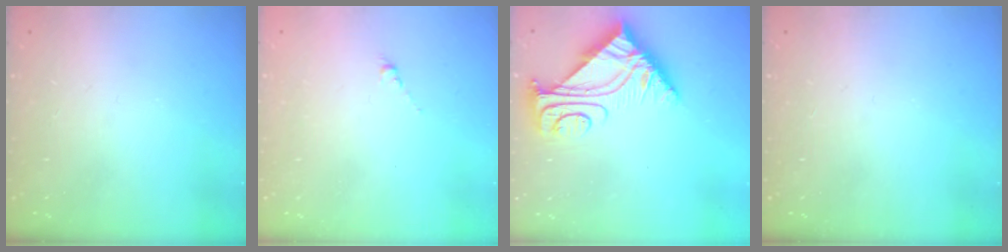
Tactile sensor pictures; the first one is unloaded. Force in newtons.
{"total": 0.0}
{"total": 7.9, "press": 7.8, "slide": 0.8}
{"total": 0.0}